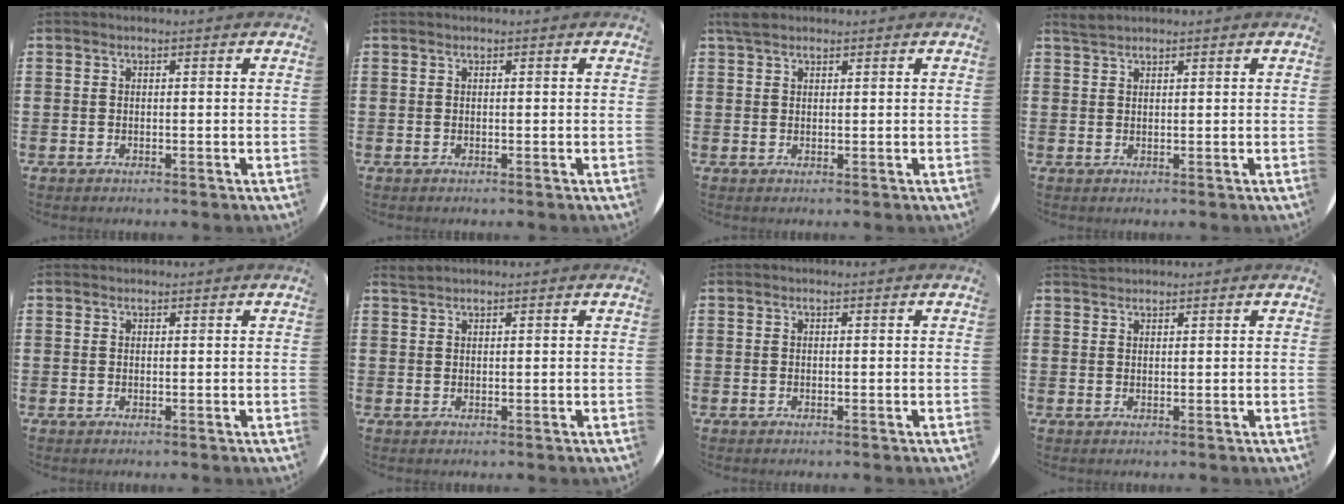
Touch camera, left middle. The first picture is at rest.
{"total": 0.0}
{"total": 1.9, "force": [1.6, 0.7, 0.8], "torque": [-0.011, 0.002, 0.028]}
{"total": 1.3, "force": [1.3, 0.1, 0.3], "torque": [-0.007, 0.002, 0.024]}
{"total": 0.0}
{"total": 0.8, "force": [0.8, -0.1, 0.0], "torque": [-0.001, -0.001, 0.016]}
{"total": 0.0}
{"total": 1.0, "force": [1.0, 0.2, -0.1], "torque": [-0.001, 0.001, 0.020]}